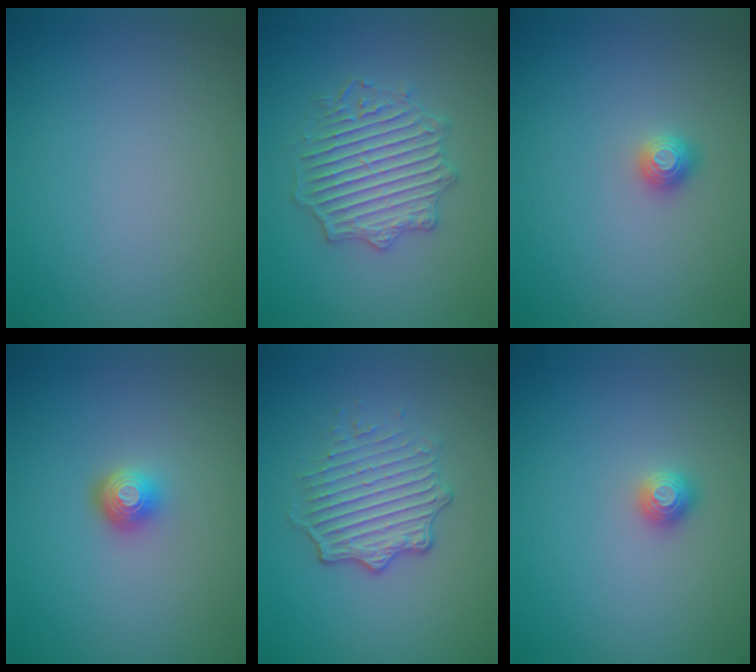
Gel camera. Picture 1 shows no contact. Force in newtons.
{"total": 4.1, "press": 4.1, "slide": 0.6}
{"total": 1.1, "press": 1.1, "slide": 0.3}
{"total": 2.0, "press": 1.5, "slide": 1.4}
{"total": 4.8, "press": 3.4, "slide": 3.4}
{"total": 1.1, "press": 1.1, "slide": 0.3}